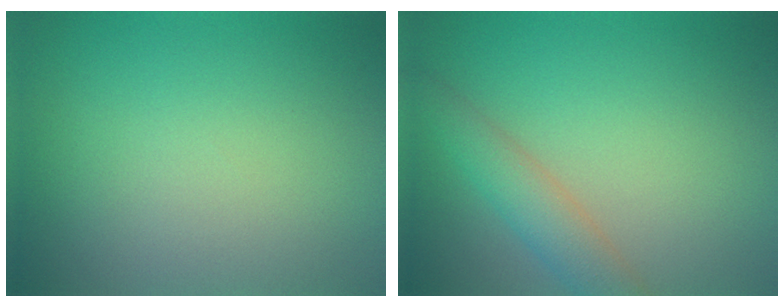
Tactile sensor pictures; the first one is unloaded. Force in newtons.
{"total": 3.2, "press": 3.2, "slide": 0.2}